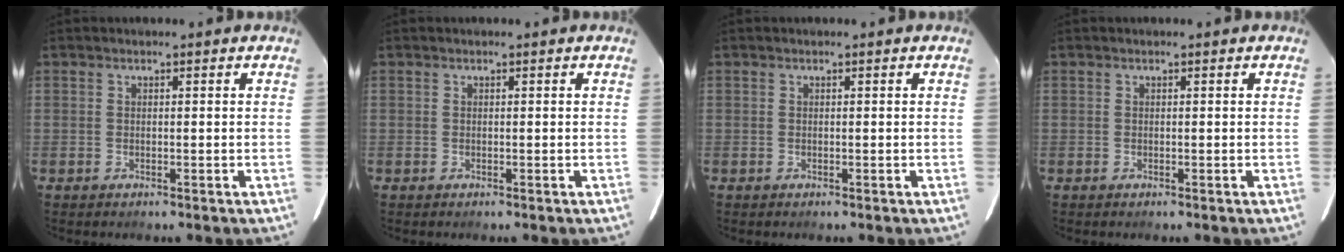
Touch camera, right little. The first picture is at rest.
{"total": 0.0}
{"total": 0.0}
{"total": 0.0}